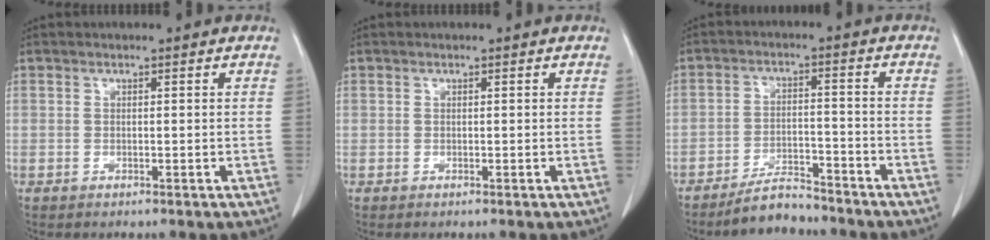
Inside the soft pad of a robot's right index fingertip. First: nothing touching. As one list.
[{"total": 0.0}, {"total": 6.0, "force": [-5.6, 1.3, 1.8], "torque": [-0.031, -0.007, -0.097]}]